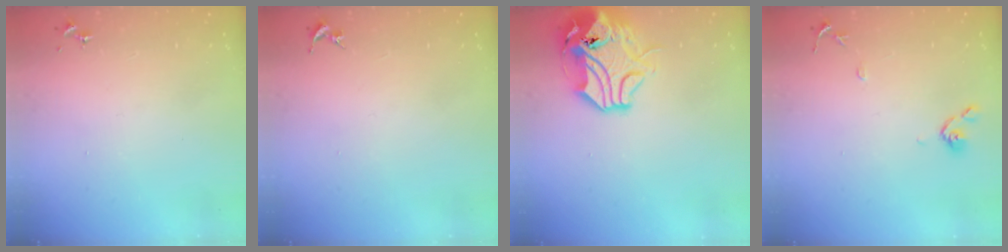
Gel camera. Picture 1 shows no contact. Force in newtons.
{"total": 0.0}
{"total": 13.8, "press": 13.6, "slide": 2.0}
{"total": 8.6, "press": 8.6, "slide": 0.7}